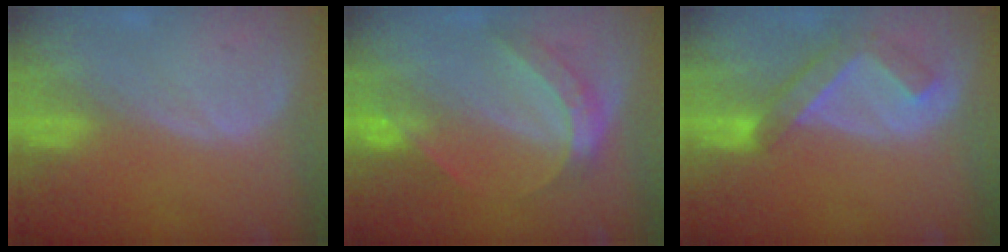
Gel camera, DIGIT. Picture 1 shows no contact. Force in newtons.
{"total": 6.2, "press": 5.3, "slide": 3.2}
{"total": 5.3, "press": 5.3, "slide": 0.2}